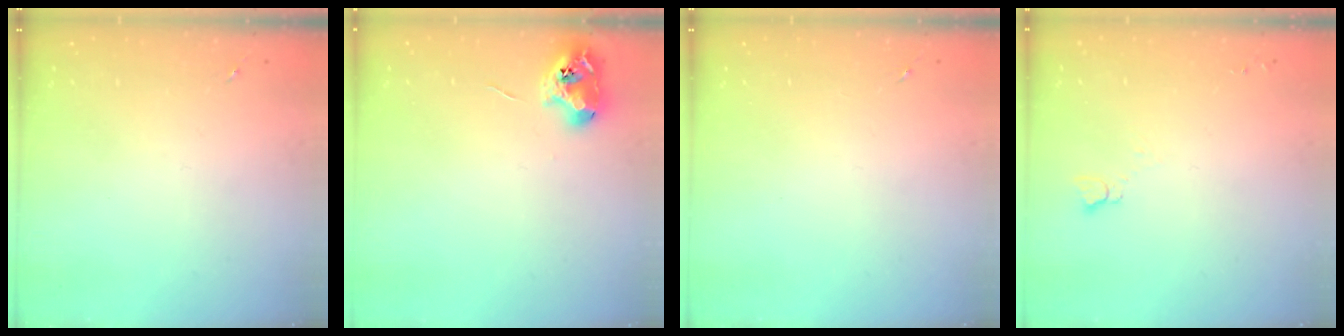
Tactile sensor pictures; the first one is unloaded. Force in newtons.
{"total": 8.7, "press": 8.6, "slide": 0.8}
{"total": 0.0}
{"total": 2.7, "press": 2.7, "slide": 0.3}